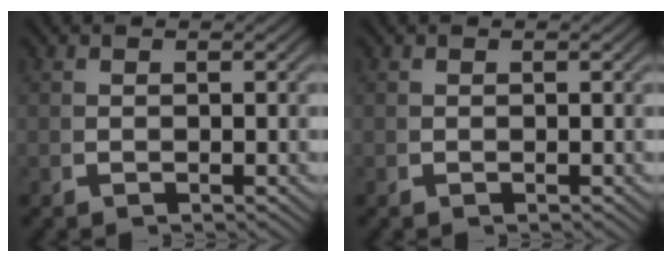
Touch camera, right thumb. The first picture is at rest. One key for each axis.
{"total": 0.0}